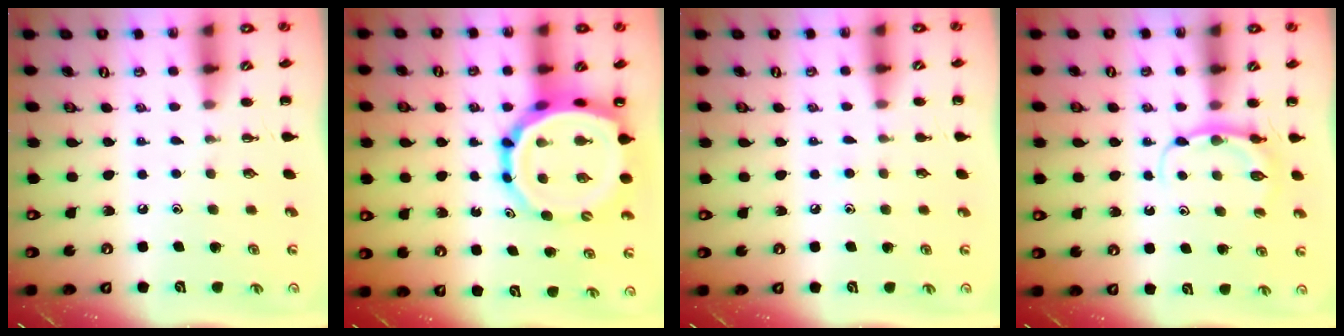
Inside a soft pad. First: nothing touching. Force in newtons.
{"total": 13.1, "press": 12.6, "slide": 3.5}
{"total": 4.9, "press": 4.6, "slide": 1.7}
{"total": 5.8, "press": 5.7, "slide": 0.9}